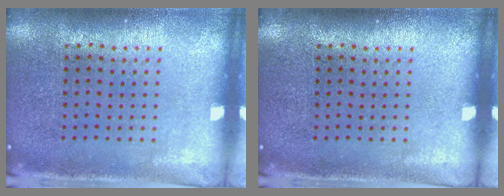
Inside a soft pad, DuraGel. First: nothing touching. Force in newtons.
{"total": 0.0}